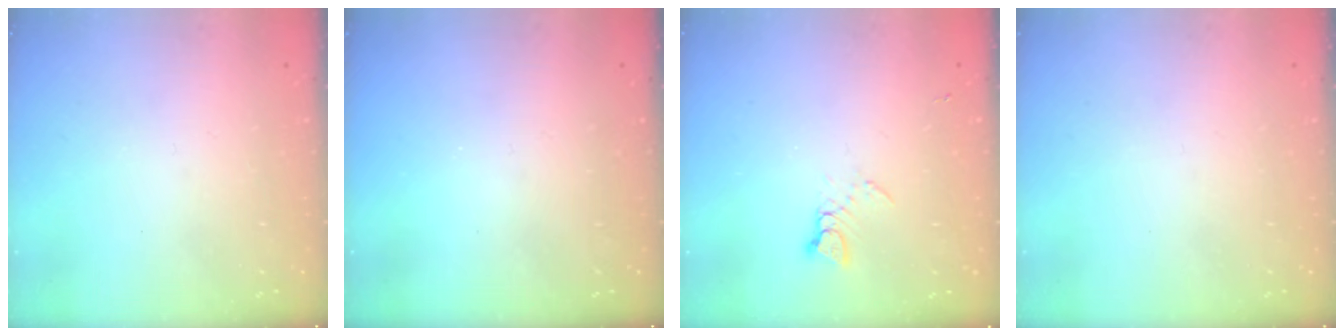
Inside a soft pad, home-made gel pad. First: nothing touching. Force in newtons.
{"total": 0.0}
{"total": 2.5, "press": 2.5, "slide": 0.3}
{"total": 0.0}